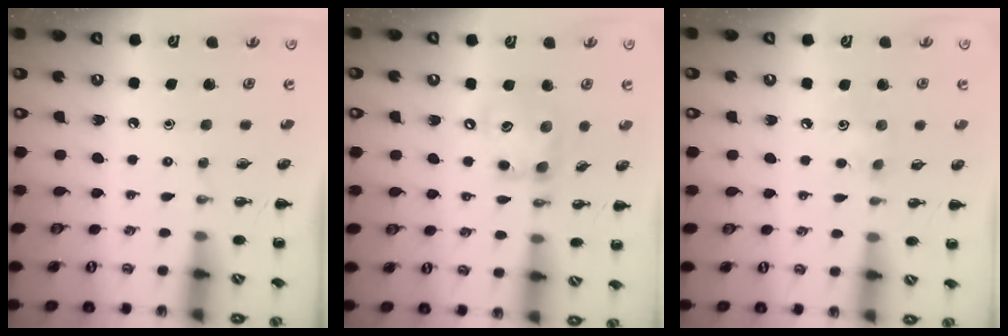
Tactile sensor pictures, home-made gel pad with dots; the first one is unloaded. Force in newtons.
{"total": 12.8, "press": 12.7, "slide": 1.7}
{"total": 4.4, "press": 4.3, "slide": 1.1}